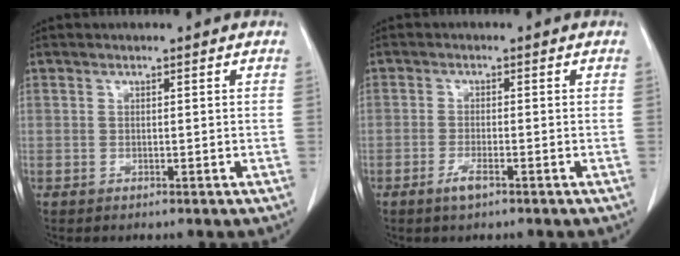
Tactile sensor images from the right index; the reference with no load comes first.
{"total": 2.3, "force": [-1.4, 0.4, 1.8], "torque": [-0.034, 0.000, -0.025]}